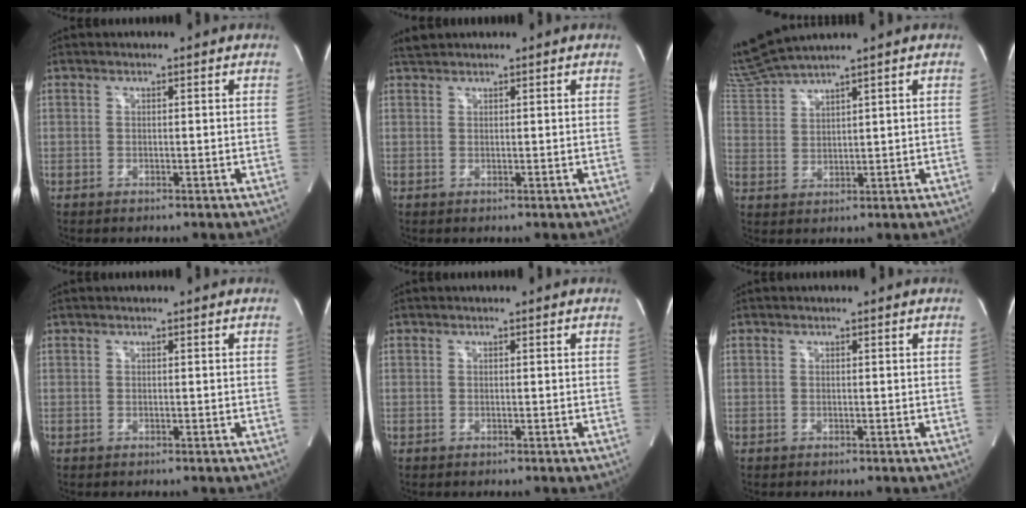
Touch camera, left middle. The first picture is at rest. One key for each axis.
{"total": 1.3, "fx": 1.3, "fy": 0.0, "fz": 0.0, "tx": -0.012, "ty": 0.010, "tz": 0.031}
{"total": 7.2, "fx": 6.7, "fy": -1.6, "fz": 2.1, "tx": -0.064, "ty": 0.004, "tz": 0.147}
{"total": 0.0}
{"total": 0.0}
{"total": 0.0}